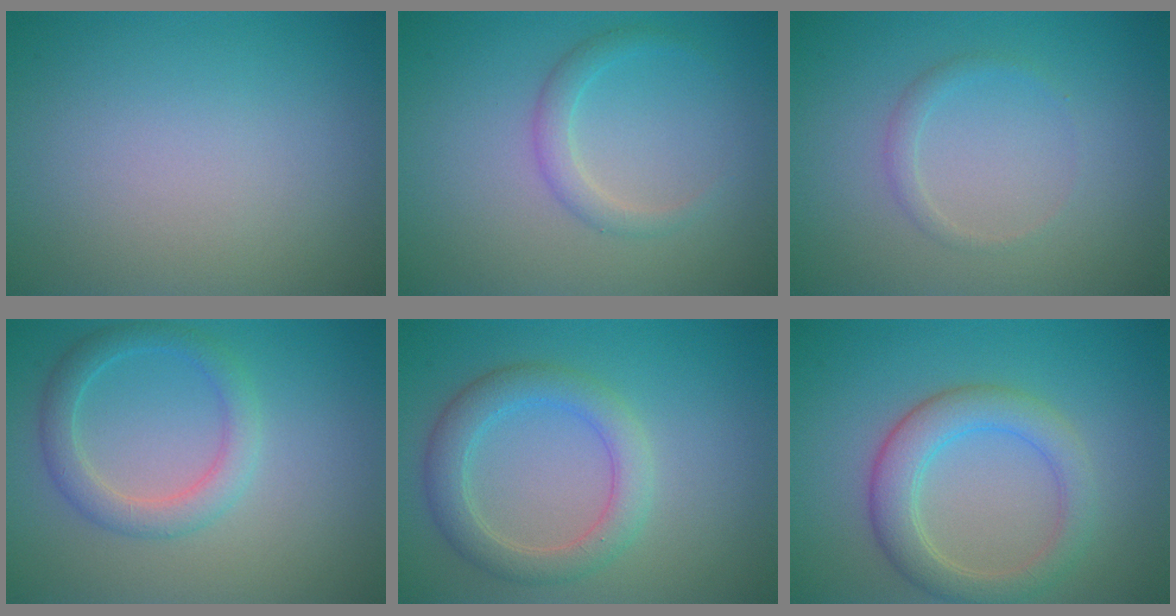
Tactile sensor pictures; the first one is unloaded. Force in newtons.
{"total": 1.8, "press": 1.8, "slide": 0.1}
{"total": 1.1, "press": 1.1, "slide": 0.0}
{"total": 3.0, "press": 3.0, "slide": 0.2}
{"total": 3.8, "press": 3.8, "slide": 0.1}
{"total": 4.3, "press": 4.3, "slide": 0.2}